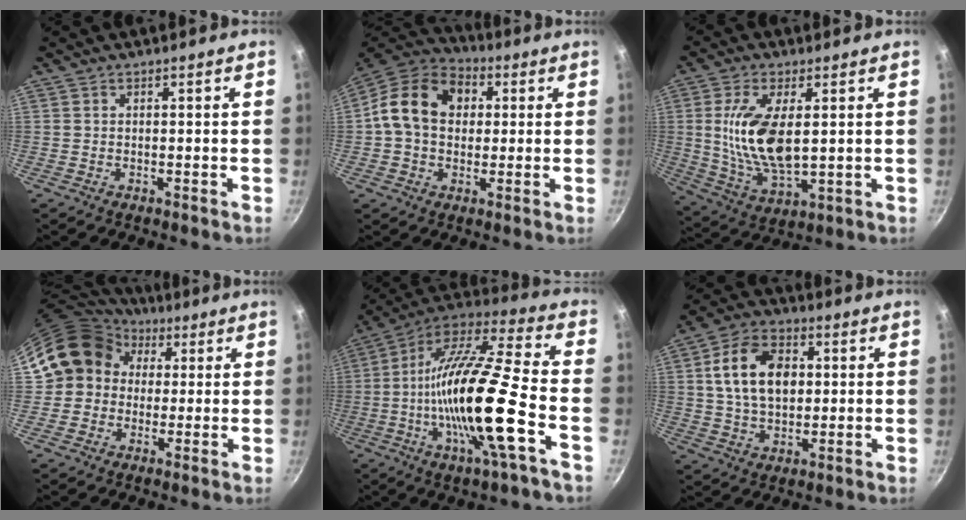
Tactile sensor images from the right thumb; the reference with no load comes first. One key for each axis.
{"total": 15.2, "fx": 2.1, "fy": 11.8, "fz": 9.3, "tx": -0.140, "ty": 0.027, "tz": 0.017}
{"total": 14.2, "fx": 2.0, "fy": 6.8, "fz": 12.3, "tx": -0.235, "ty": -0.014, "tz": 0.045}
{"total": 12.9, "fx": 2.7, "fy": 11.6, "fz": 5.1, "tx": -0.056, "ty": 0.029, "tz": 0.034}
{"total": 23.5, "fx": -5.6, "fy": 4.0, "fz": 22.5, "tx": -0.394, "ty": 0.018, "tz": -0.119}
{"total": 13.6, "fx": 2.4, "fy": 9.2, "fz": 9.7, "tx": -0.149, "ty": 0.007, "tz": 0.034}